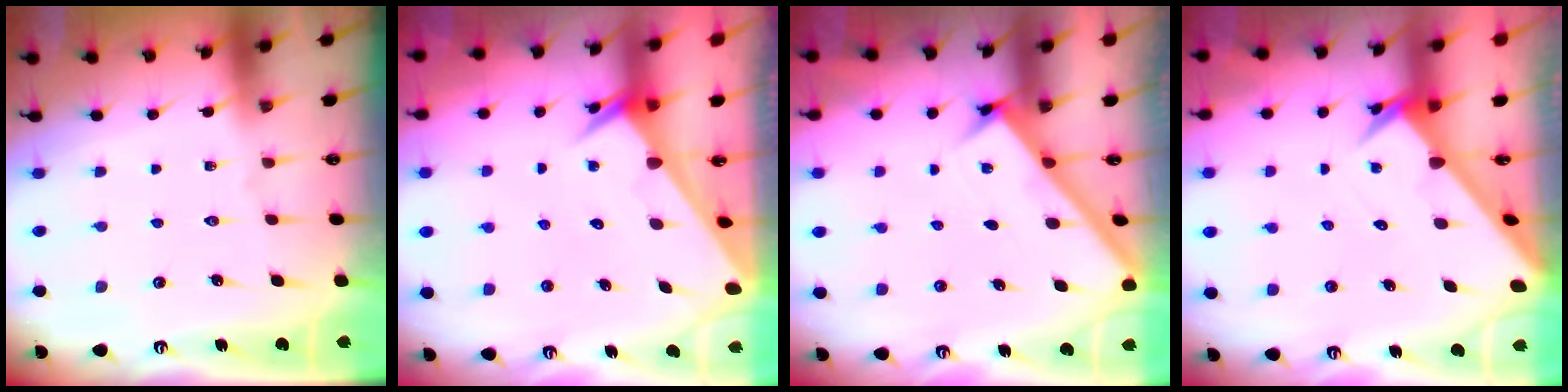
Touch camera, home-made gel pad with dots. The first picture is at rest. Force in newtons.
{"total": 2.5, "press": 2.5, "slide": 0.1}
{"total": 2.5, "press": 2.5, "slide": 0.3}
{"total": 2.7, "press": 2.7, "slide": 0.2}